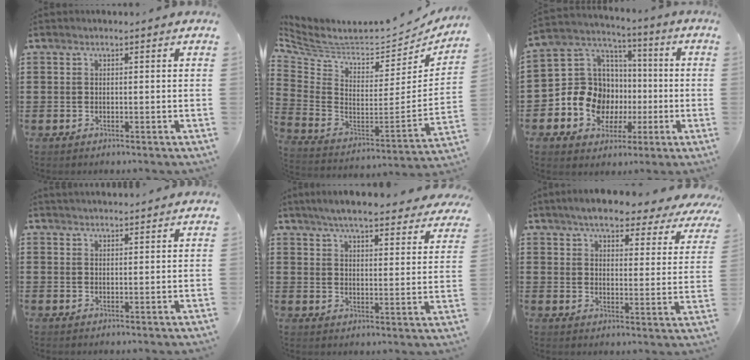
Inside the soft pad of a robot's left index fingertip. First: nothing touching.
{"total": 5.4, "force": [5.0, 1.2, 1.6], "torque": [-0.062, -0.058, 0.082]}
{"total": 11.3, "force": [-2.2, 10.3, 4.1], "torque": [-0.124, 0.006, -0.037]}
{"total": 1.5, "force": [1.4, -0.2, 0.0], "torque": [-0.003, 0.000, 0.029]}
{"total": 6.0, "force": [5.6, 0.1, 2.3], "torque": [-0.065, -0.022, 0.099]}
{"total": 6.0, "force": [5.5, 0.9, 2.4], "torque": [-0.062, -0.025, 0.093]}